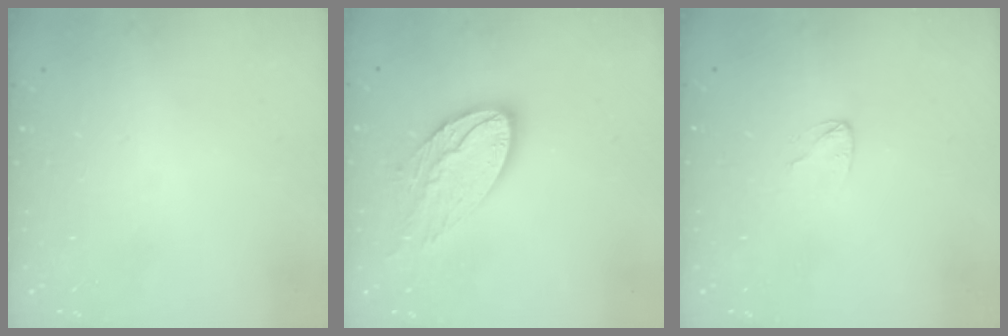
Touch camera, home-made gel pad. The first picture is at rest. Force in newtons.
{"total": 14.8, "press": 14.8, "slide": 1.0}
{"total": 3.6, "press": 3.6, "slide": 0.2}